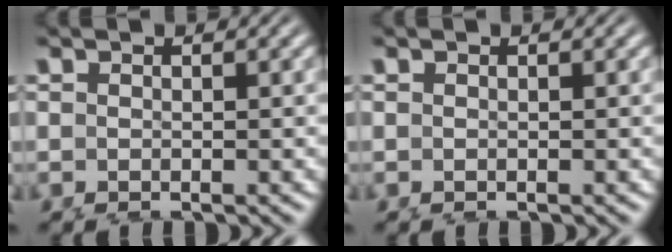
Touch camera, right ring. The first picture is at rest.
{"total": 0.0}